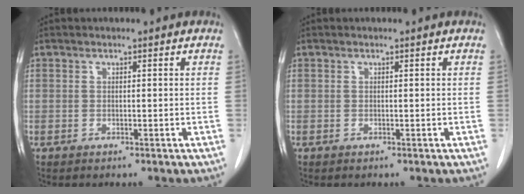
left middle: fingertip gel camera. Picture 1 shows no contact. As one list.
[{"total": 0.0}]